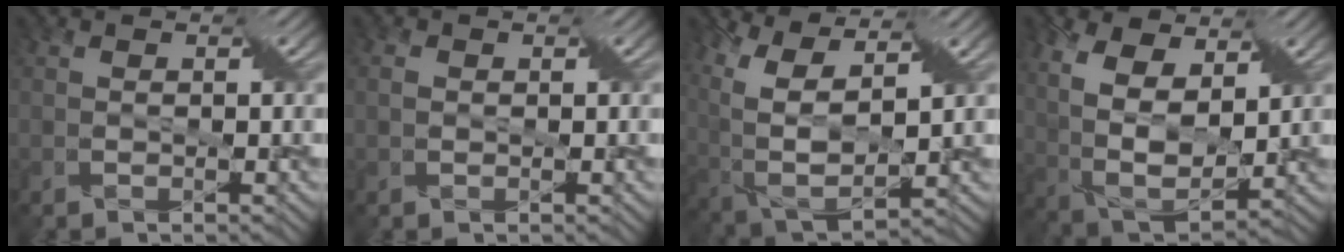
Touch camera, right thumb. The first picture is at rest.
{"total": 1.1, "force": [0.1, 0.8, 0.7], "torque": [-0.018, 0.004, 0.000]}
{"total": 12.4, "force": [4.6, 5.7, 10.0], "torque": [-0.245, 0.008, 0.090]}
{"total": 12.0, "force": [4.4, 6.6, 9.0], "torque": [-0.218, 0.006, 0.083]}